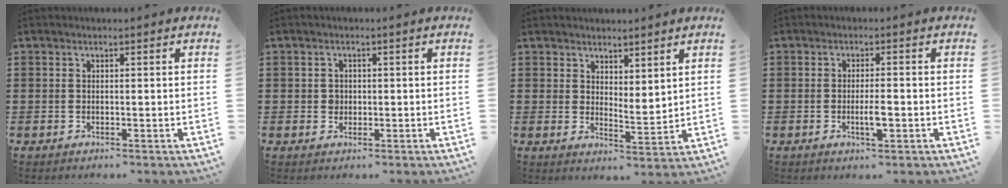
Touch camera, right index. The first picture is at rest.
{"total": 1.6, "force": [0.0, 1.5, 0.6], "torque": [-0.015, 0.006, -0.001]}
{"total": 3.1, "force": [3.1, 0.5, -0.1], "torque": [-0.008, -0.008, 0.060]}
{"total": 3.3, "force": [-0.9, 0.7, 3.1], "torque": [-0.053, 0.001, -0.015]}